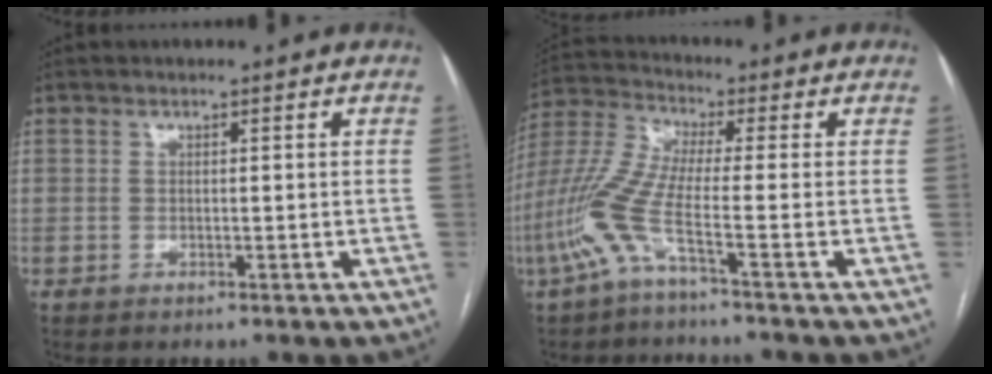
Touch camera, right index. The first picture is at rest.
{"total": 8.7, "force": [-3.9, -0.3, 7.8], "torque": [-0.189, 0.004, -0.091]}